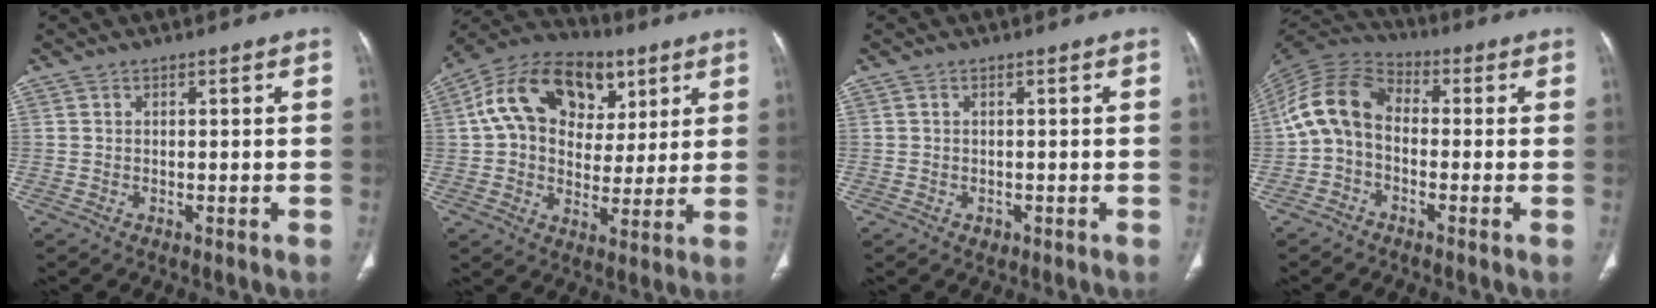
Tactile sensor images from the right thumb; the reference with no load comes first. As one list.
[{"total": 19.6, "force": [6.7, 13.8, 12.2], "torque": [-0.178, 0.010, 0.102]}, {"total": 1.2, "force": [-0.4, 1.0, 0.5], "torque": [-0.006, 0.002, -0.001]}, {"total": 10.5, "force": [-1.0, 7.5, 7.3], "torque": [-0.138, 0.031, -0.036]}]